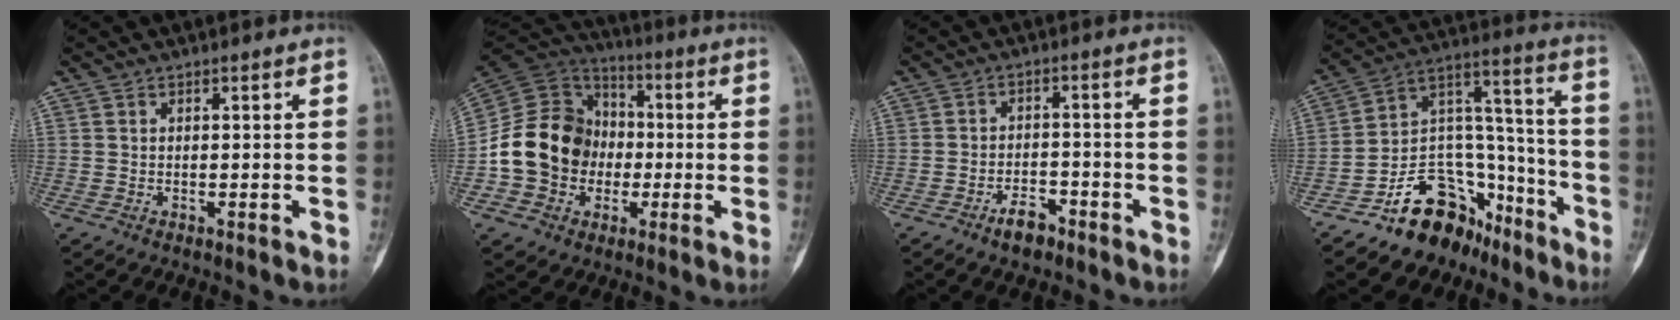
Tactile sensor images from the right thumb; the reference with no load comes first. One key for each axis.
{"total": 16.8, "fx": -2.5, "fy": 14.5, "fz": 8.2, "tx": -0.114, "ty": 0.036, "tz": -0.047}
{"total": 4.2, "fx": -3.0, "fy": 2.1, "fz": 2.1, "tx": -0.024, "ty": 0.024, "tz": -0.049}
{"total": 18.6, "fx": -12.3, "fy": 11.3, "fz": 8.0, "tx": -0.071, "ty": 0.133, "tz": -0.203}